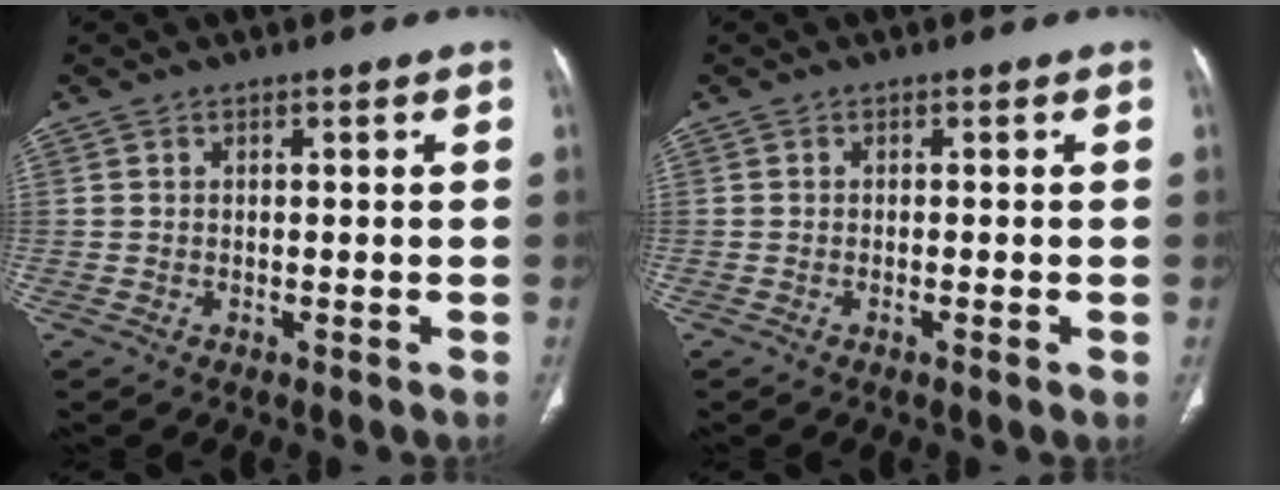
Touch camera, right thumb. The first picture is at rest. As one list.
[{"total": 1.1, "force": [-0.4, 0.1, 1.0], "torque": [-0.021, -0.002, -0.007]}]